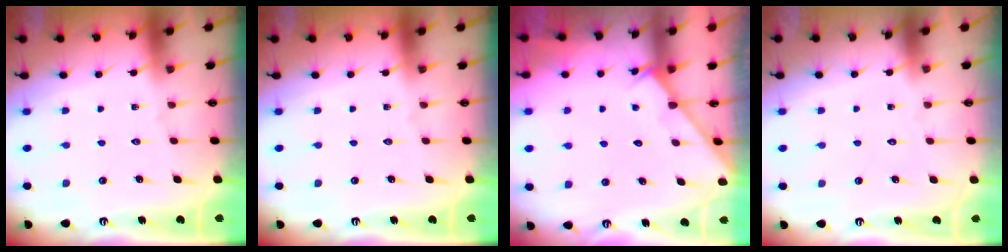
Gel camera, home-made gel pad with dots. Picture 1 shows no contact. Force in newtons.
{"total": 0.0}
{"total": 2.0, "press": 2.0, "slide": 0.2}
{"total": 1.6, "press": 1.6, "slide": 0.0}